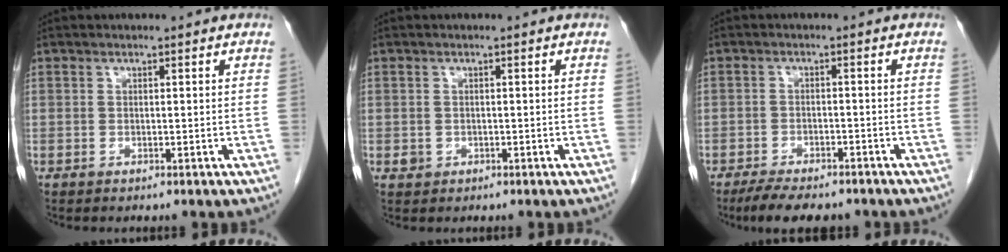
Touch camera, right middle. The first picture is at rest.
{"total": 1.2, "force": [-0.3, 1.1, 0.3], "torque": [-0.004, 0.004, -0.002]}
{"total": 8.1, "force": [-6.7, 2.6, 3.8], "torque": [-0.058, -0.009, -0.100]}